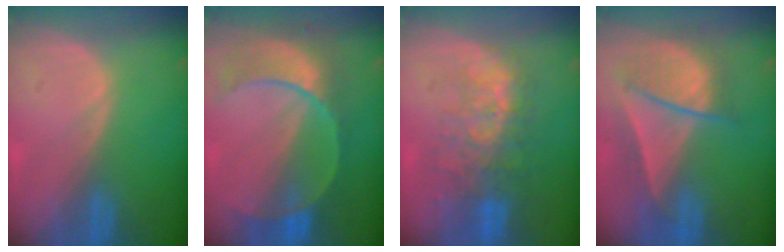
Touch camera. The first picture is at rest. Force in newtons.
{"total": 9.4, "press": 8.5, "slide": 4.0}
{"total": 9.8, "press": 8.3, "slide": 5.1}
{"total": 7.8, "press": 7.3, "slide": 2.7}